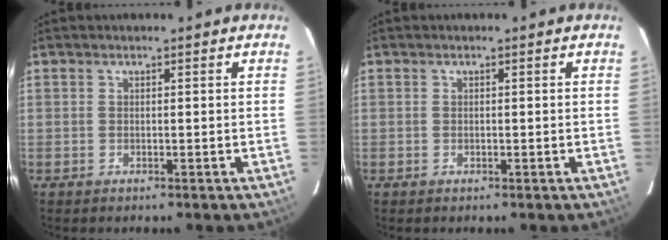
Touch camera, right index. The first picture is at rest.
{"total": 0.0}